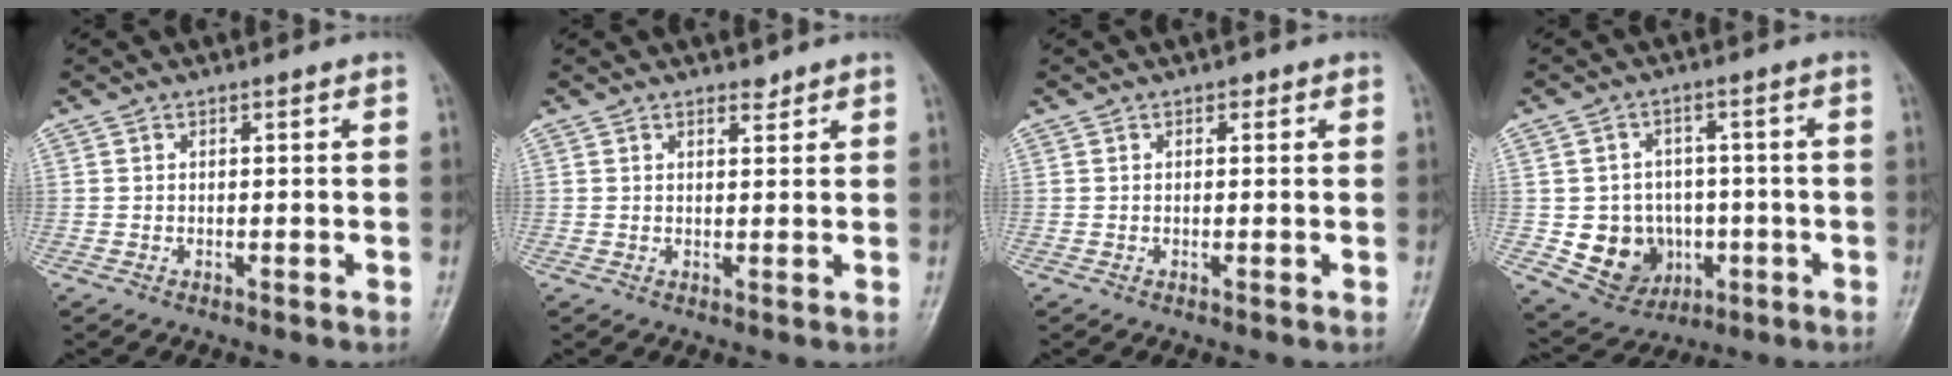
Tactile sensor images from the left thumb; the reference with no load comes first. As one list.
[{"total": 1.5, "force": [1.2, 0.6, 0.5], "torque": [0.000, -0.010, 0.017]}, {"total": 1.1, "force": [0.5, 0.7, 0.6], "torque": [0.001, 0.000, 0.003]}, {"total": 10.1, "force": [-1.8, 9.1, 4.0], "torque": [-0.027, 0.011, -0.015]}]